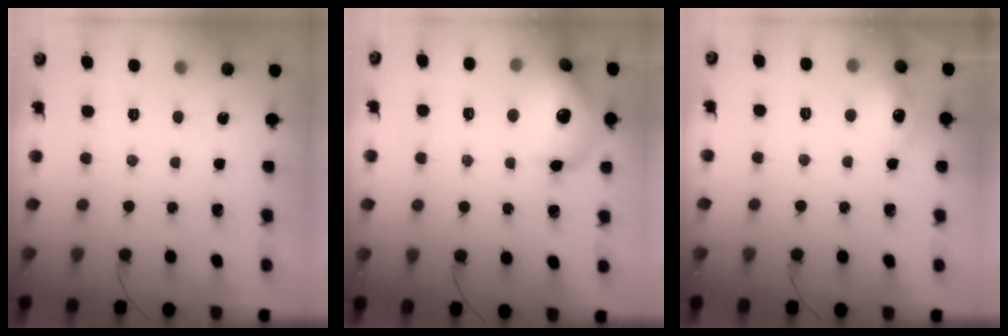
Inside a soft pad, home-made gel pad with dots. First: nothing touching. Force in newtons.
{"total": 17.6, "press": 17.5, "slide": 1.8}
{"total": 9.5, "press": 9.4, "slide": 0.9}